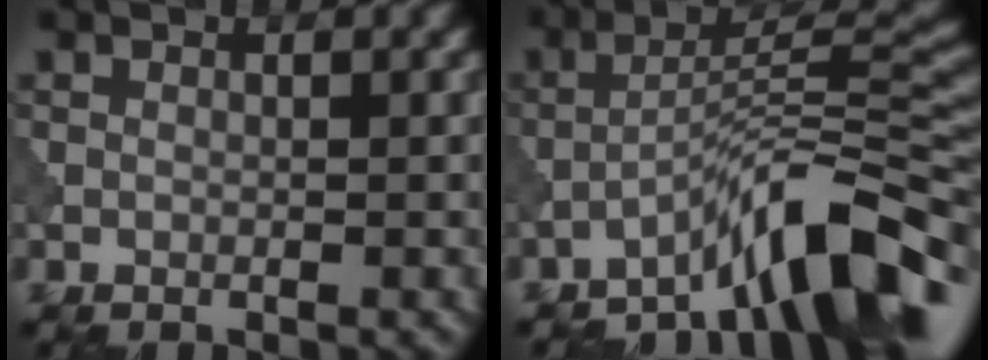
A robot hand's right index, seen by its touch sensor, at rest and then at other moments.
{"total": 8.7, "force": [-5.8, 1.5, 6.3], "torque": [-0.085, 0.016, -0.105]}